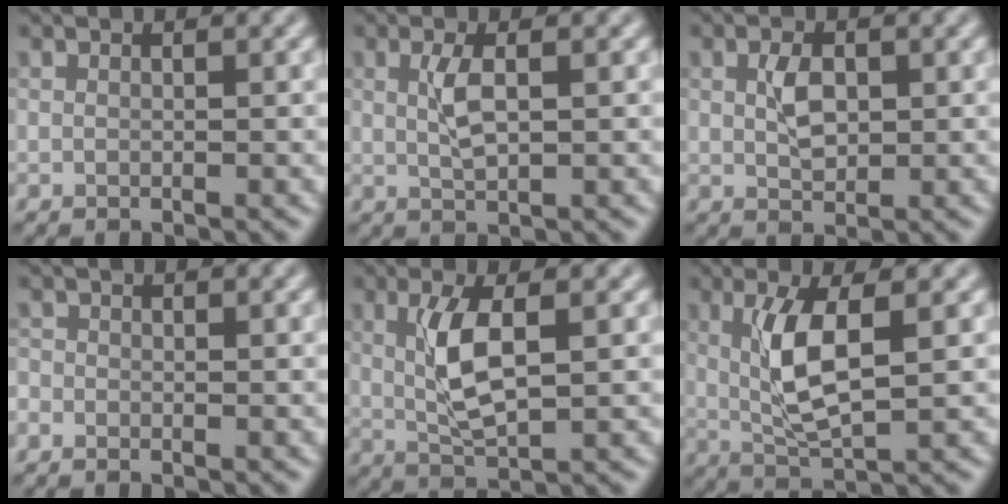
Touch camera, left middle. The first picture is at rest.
{"total": 2.0, "force": [0.3, 0.6, 1.9], "torque": [-0.046, 0.002, 0.011]}
{"total": 2.1, "force": [0.2, 1.3, 1.7], "torque": [-0.041, 0.002, 0.010]}
{"total": 0.6, "force": [-0.5, 0.5, 0.0], "torque": [-0.001, -0.004, -0.009]}
{"total": 4.3, "force": [0.5, 1.3, 4.1], "torque": [-0.087, 0.004, 0.017]}
{"total": 5.0, "force": [0.7, 1.3, 4.7], "torque": [-0.099, -0.001, 0.022]}